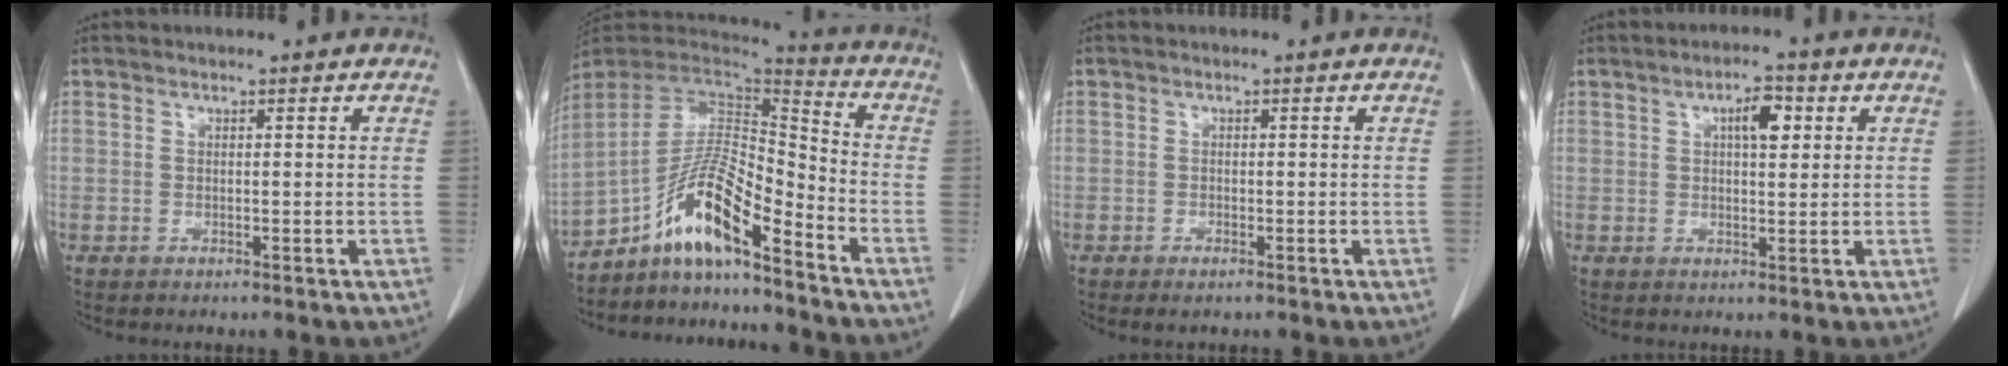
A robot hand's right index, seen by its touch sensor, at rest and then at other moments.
{"total": 12.5, "force": [-8.7, 1.7, 8.8], "torque": [-0.160, 0.017, -0.157]}
{"total": 1.2, "force": [-0.8, 0.3, 0.8], "torque": [-0.014, -0.002, -0.009]}
{"total": 4.4, "force": [1.5, 1.6, 3.8], "torque": [-0.062, 0.008, 0.022]}